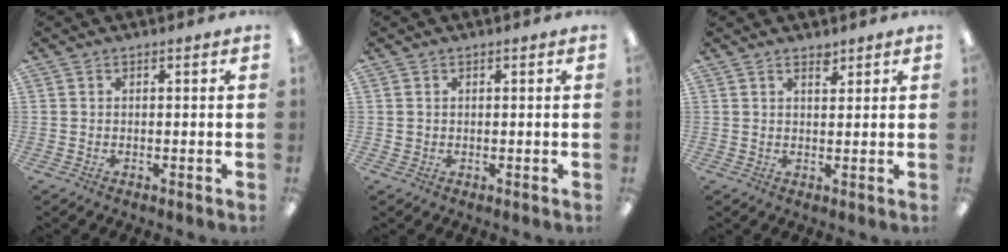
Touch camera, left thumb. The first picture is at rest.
{"total": 0.9, "force": [0.3, 0.8, 0.0], "torque": [0.000, 0.003, 0.006]}
{"total": 2.3, "force": [2.0, 1.0, 0.6], "torque": [0.002, -0.012, 0.033]}